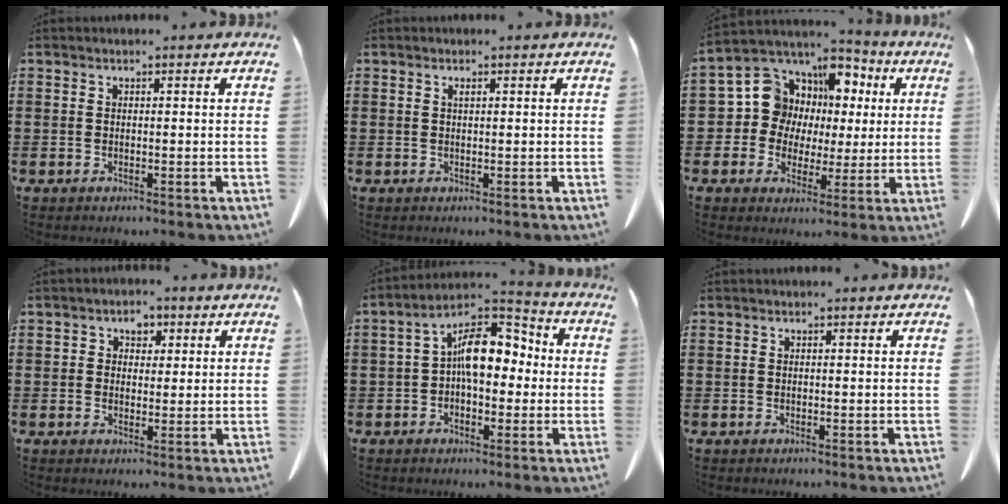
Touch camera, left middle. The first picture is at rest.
{"total": 0.7, "force": [0.3, 0.1, 0.6], "torque": [-0.013, -0.001, 0.007]}
{"total": 9.9, "force": [1.9, 9.3, 2.7], "torque": [-0.106, -0.010, 0.041]}
{"total": 2.4, "force": [0.7, 2.1, 0.9], "torque": [-0.020, 0.007, 0.008]}
{"total": 10.1, "force": [0.6, 5.8, 8.3], "torque": [-0.150, 0.015, 0.010]}
{"total": 0.0}